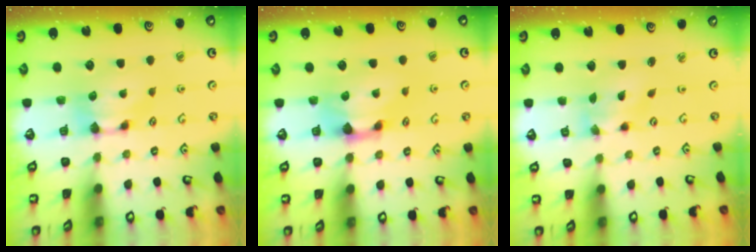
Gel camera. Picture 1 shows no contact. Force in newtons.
{"total": 2.3, "press": 1.8, "slide": 1.4}
{"total": 1.4, "press": 0.4, "slide": 1.4}